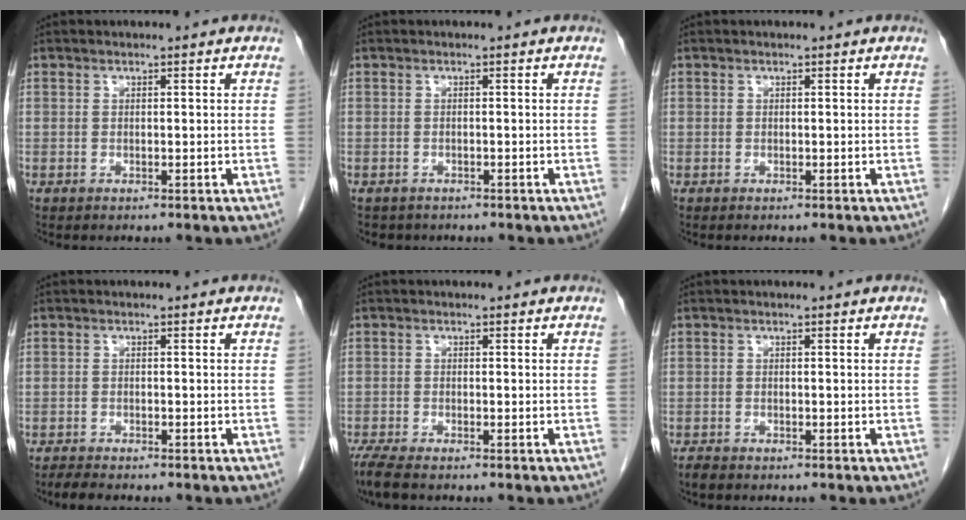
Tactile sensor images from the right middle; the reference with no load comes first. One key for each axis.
{"total": 2.1, "fx": -1.7, "fy": 1.2, "fz": 0.2, "tx": -0.008, "ty": 0.002, "tz": -0.021}
{"total": 0.0}
{"total": 2.8, "fx": -2.4, "fy": 0.5, "fz": 1.3, "tx": -0.027, "ty": -0.007, "tz": -0.036}
{"total": 3.3, "fx": -2.7, "fy": 0.4, "fz": 1.9, "tx": -0.041, "ty": -0.011, "tz": -0.048}
{"total": 1.0, "fx": -0.9, "fy": 0.2, "fz": 0.4, "tx": -0.013, "ty": -0.002, "tz": -0.015}